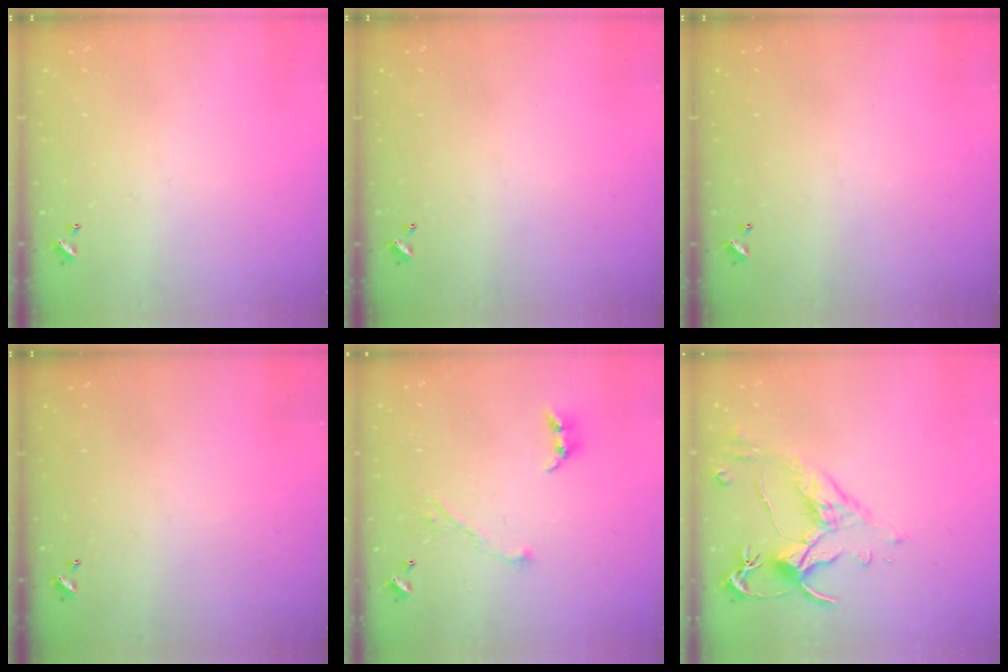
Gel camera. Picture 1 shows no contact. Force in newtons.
{"total": 0.0}
{"total": 0.0}
{"total": 0.0}
{"total": 4.4, "press": 4.3, "slide": 0.6}
{"total": 2.6, "press": 2.2, "slide": 1.3}